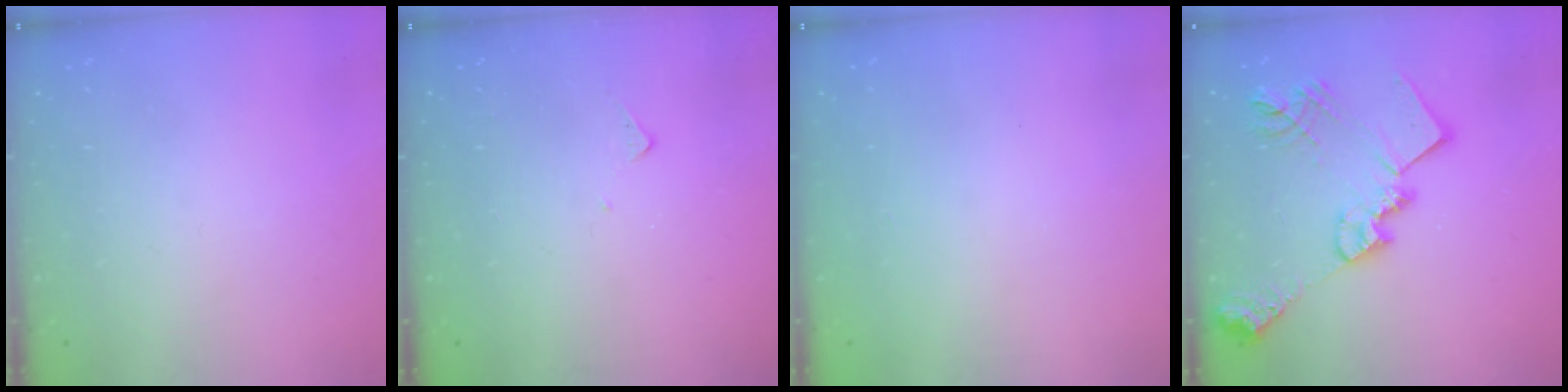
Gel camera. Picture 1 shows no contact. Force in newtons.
{"total": 6.2, "press": 6.2, "slide": 0.4}
{"total": 1.2, "press": 1.1, "slide": 0.5}
{"total": 22.5, "press": 22.4, "slide": 1.8}